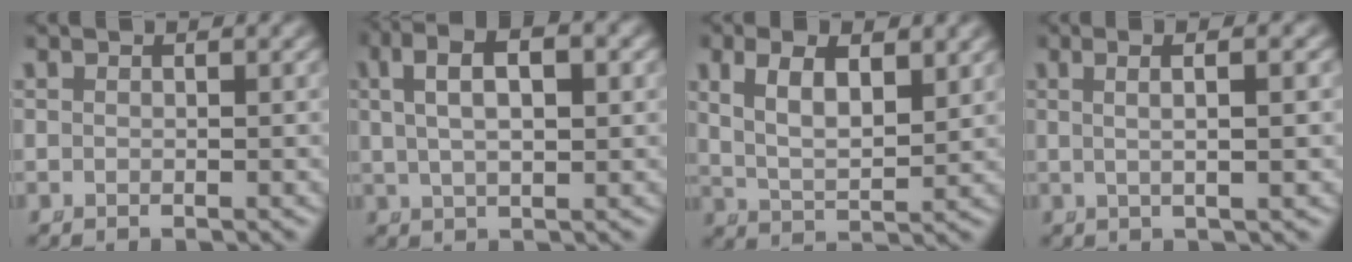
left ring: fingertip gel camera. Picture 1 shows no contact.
{"total": 6.6, "force": [2.8, 3.0, 5.1], "torque": [-0.074, 0.024, 0.038]}
{"total": 5.1, "force": [1.4, 2.8, 4.0], "torque": [-0.071, -0.007, 0.030]}
{"total": 3.5, "force": [1.0, 0.2, 3.3], "torque": [-0.049, 0.012, 0.019]}